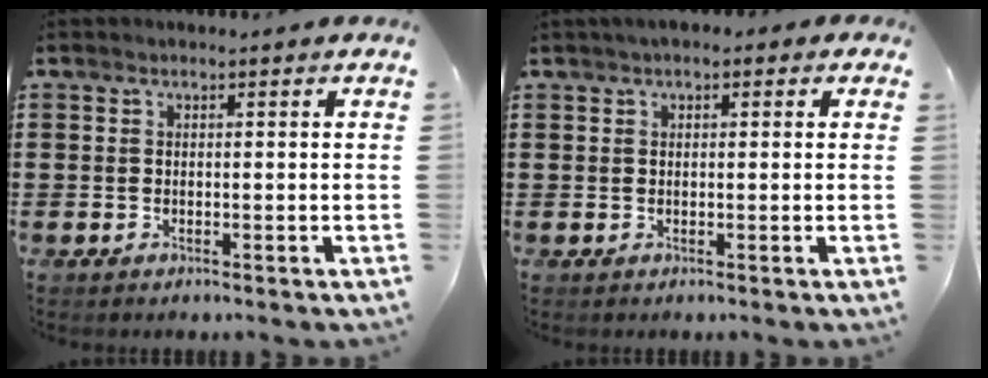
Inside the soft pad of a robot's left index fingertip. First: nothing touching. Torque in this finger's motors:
{"motor_torque": [1.67, -0.47, 1.06, 0.07]}